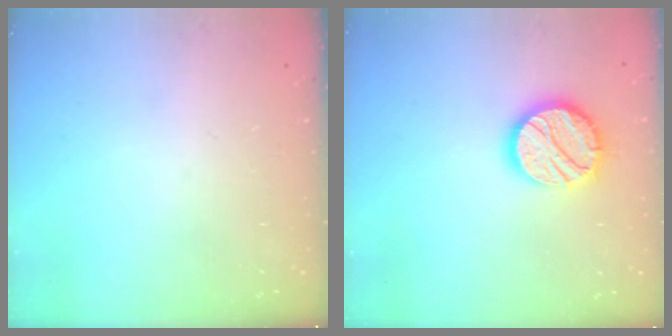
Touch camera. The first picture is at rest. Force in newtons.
{"total": 14.9, "press": 14.9, "slide": 0.9}